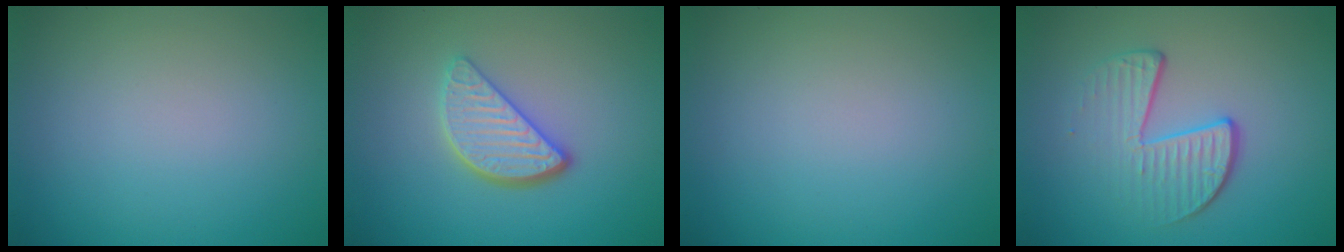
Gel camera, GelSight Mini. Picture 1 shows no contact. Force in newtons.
{"total": 3.9, "press": 3.1, "slide": 2.4}
{"total": 0.0}
{"total": 4.0, "press": 2.7, "slide": 2.9}